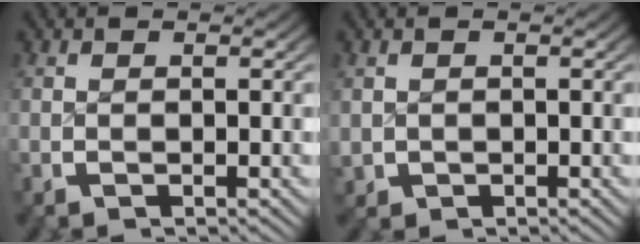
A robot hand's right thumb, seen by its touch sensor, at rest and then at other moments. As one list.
[{"total": 1.3, "force": [0.0, 1.3, 0.1], "torque": [-0.005, -0.010, 0.008]}]